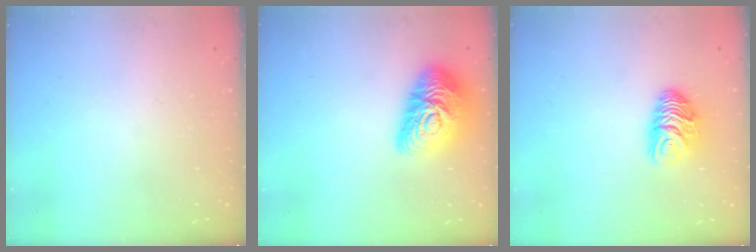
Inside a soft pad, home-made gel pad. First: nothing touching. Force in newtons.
{"total": 16.1, "press": 16.1, "slide": 0.9}
{"total": 9.7, "press": 9.6, "slide": 0.8}